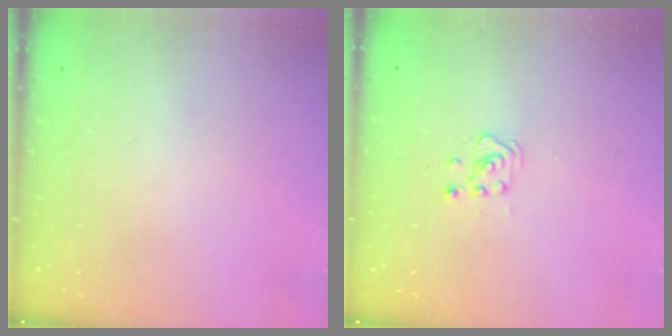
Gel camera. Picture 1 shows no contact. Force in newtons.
{"total": 3.7, "press": 3.6, "slide": 0.5}